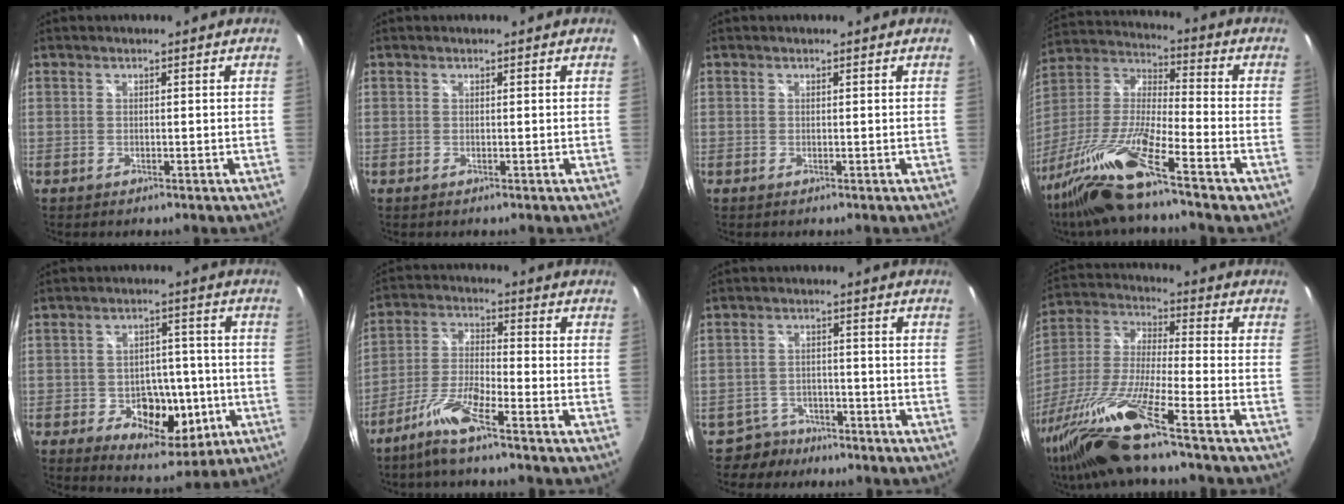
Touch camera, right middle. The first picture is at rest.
{"total": 0.0}
{"total": 0.0}
{"total": 17.4, "force": [-12.0, 1.0, 12.5], "torque": [-0.251, -0.030, -0.235]}
{"total": 12.2, "force": [-4.0, 8.4, 7.9], "torque": [-0.126, 0.007, -0.043]}
{"total": 7.6, "force": [-5.7, 0.2, 5.0], "torque": [-0.111, 0.001, -0.112]}
{"total": 5.2, "force": [-4.2, 3.1, 0.1], "torque": [-0.013, 0.014, -0.067]}
{"total": 18.9, "force": [-14.1, -0.6, 12.6], "torque": [-0.257, -0.036, -0.272]}